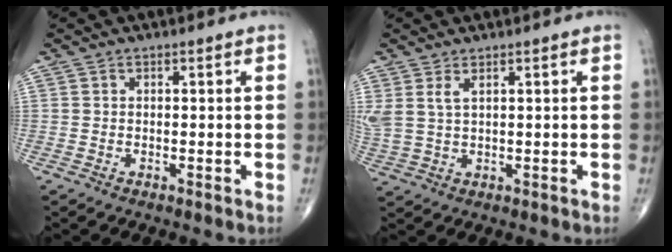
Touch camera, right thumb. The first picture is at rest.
{"total": 4.6, "force": [2.1, 2.0, 3.6], "torque": [-0.096, 0.001, 0.053]}